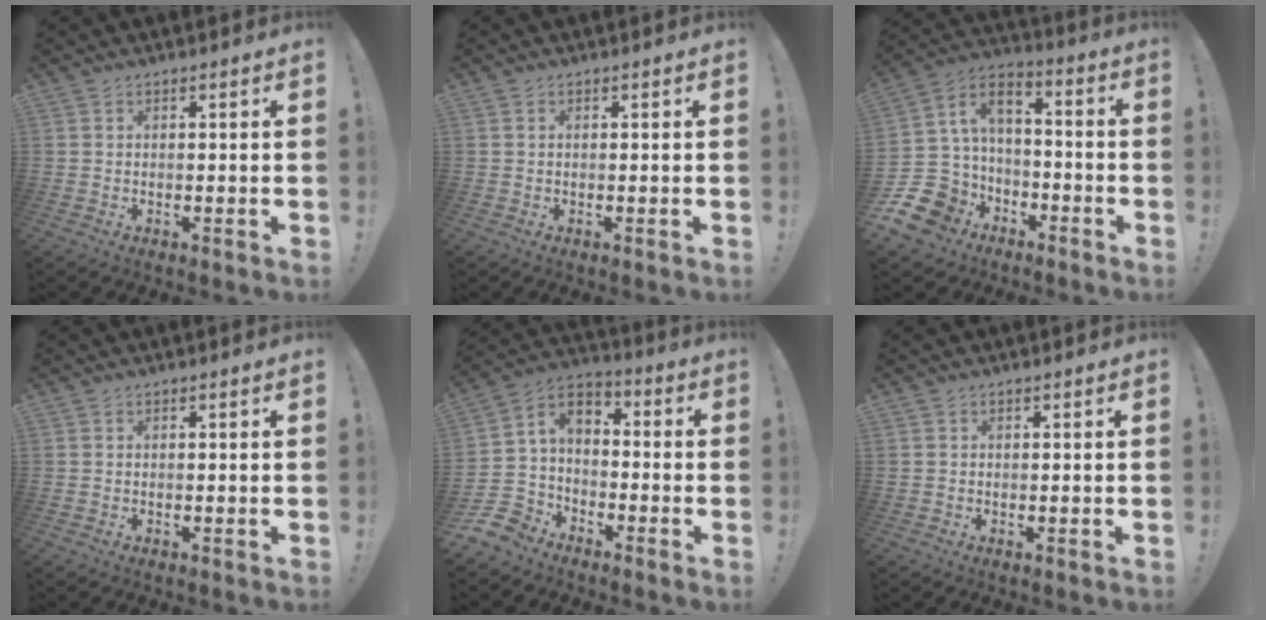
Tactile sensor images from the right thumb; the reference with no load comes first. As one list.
[{"total": 0.0}, {"total": 12.4, "force": [-5.9, 9.8, 4.6], "torque": [-0.080, 0.038, -0.098]}, {"total": 0.0}, {"total": 8.3, "force": [-5.2, 6.1, 2.2], "torque": [-0.050, 0.035, -0.093]}, {"total": 0.0}]